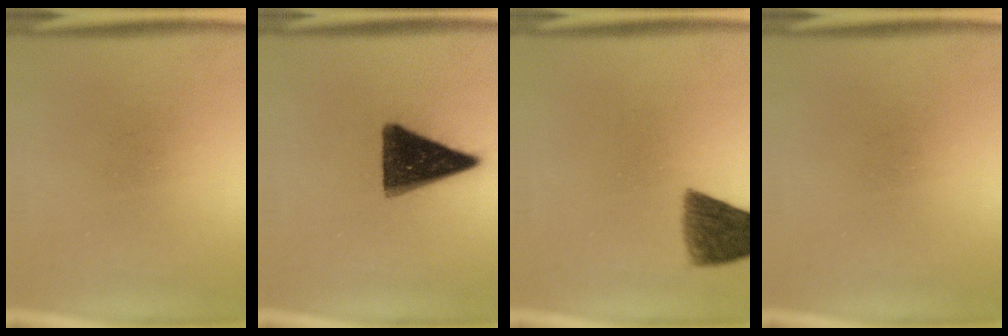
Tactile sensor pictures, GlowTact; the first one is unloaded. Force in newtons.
{"total": 14.7}
{"total": 8.2}
{"total": 0.0}